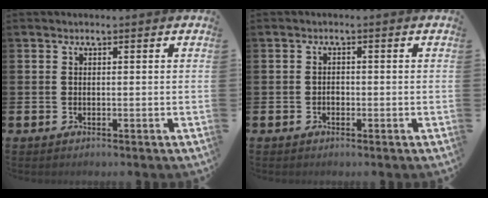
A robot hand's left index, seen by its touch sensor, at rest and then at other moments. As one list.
[{"total": 0.9, "force": [-0.5, 0.6, 0.5], "torque": [-0.008, 0.002, -0.010]}]